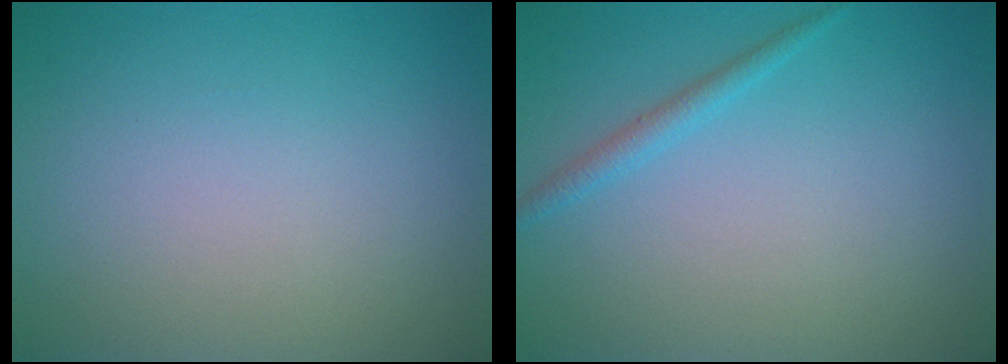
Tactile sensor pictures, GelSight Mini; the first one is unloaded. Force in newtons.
{"total": 1.3, "press": 1.3, "slide": 0.1}